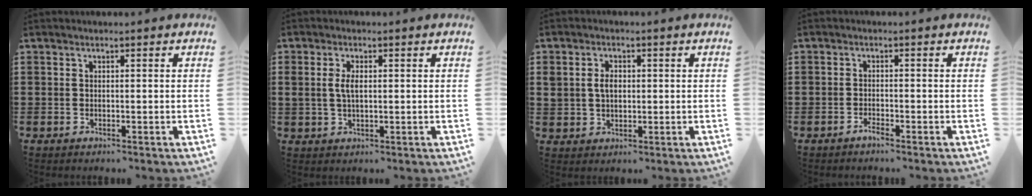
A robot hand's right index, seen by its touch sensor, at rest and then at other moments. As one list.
[{"total": 3.1, "force": [0.3, 1.4, 2.7], "torque": [-0.064, 0.002, 0.001]}, {"total": 3.0, "force": [0.3, 2.1, 2.1], "torque": [-0.047, 0.010, 0.004]}, {"total": 1.4, "force": [-1.3, 0.1, 0.5], "torque": [-0.012, -0.002, -0.024]}]